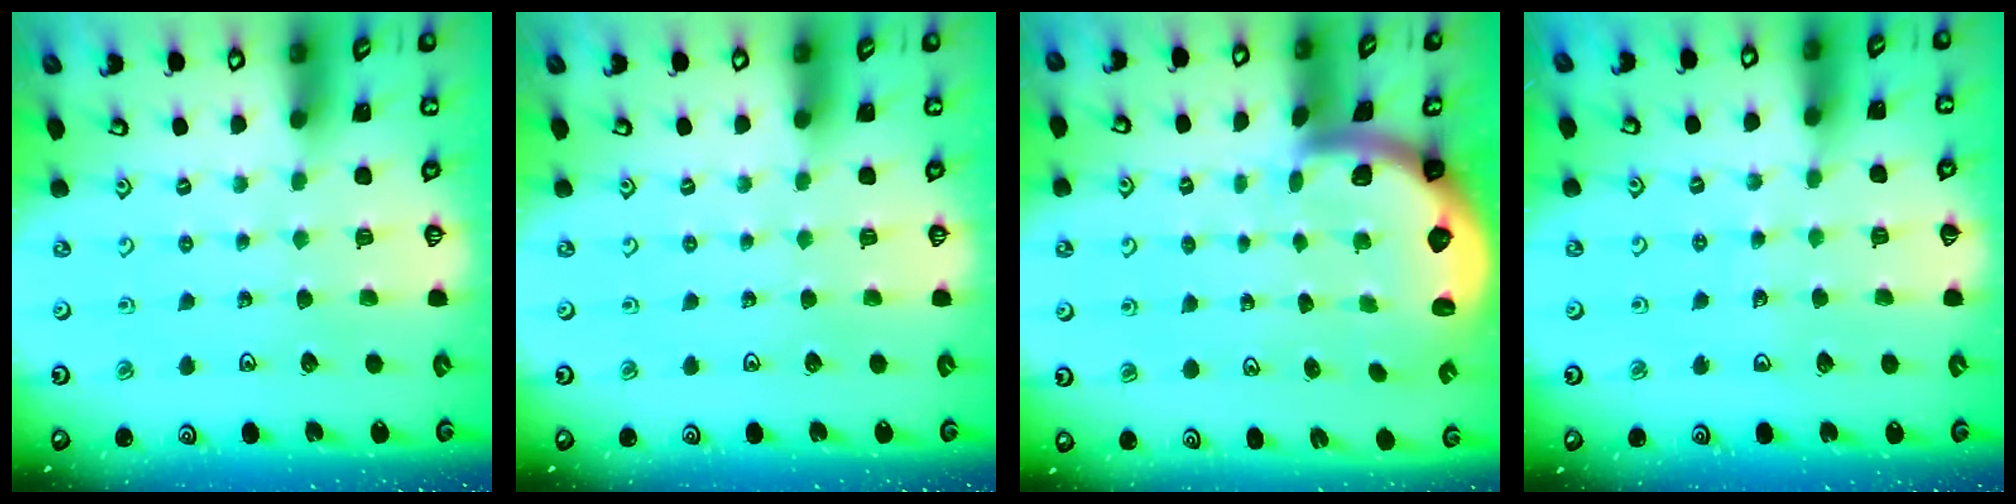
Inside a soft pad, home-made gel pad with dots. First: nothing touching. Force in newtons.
{"total": 0.0}
{"total": 1.4, "press": 1.4, "slide": 0.2}
{"total": 4.5, "press": 4.5, "slide": 0.5}